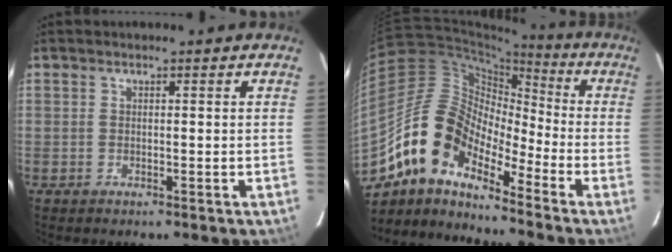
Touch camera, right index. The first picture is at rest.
{"total": 13.8, "force": [-10.3, 5.6, 7.3], "torque": [-0.120, 0.012, -0.215]}